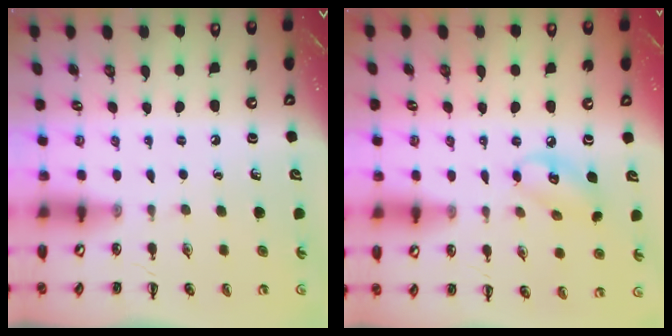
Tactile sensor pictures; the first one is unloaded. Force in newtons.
{"total": 7.3, "press": 7.2, "slide": 1.1}